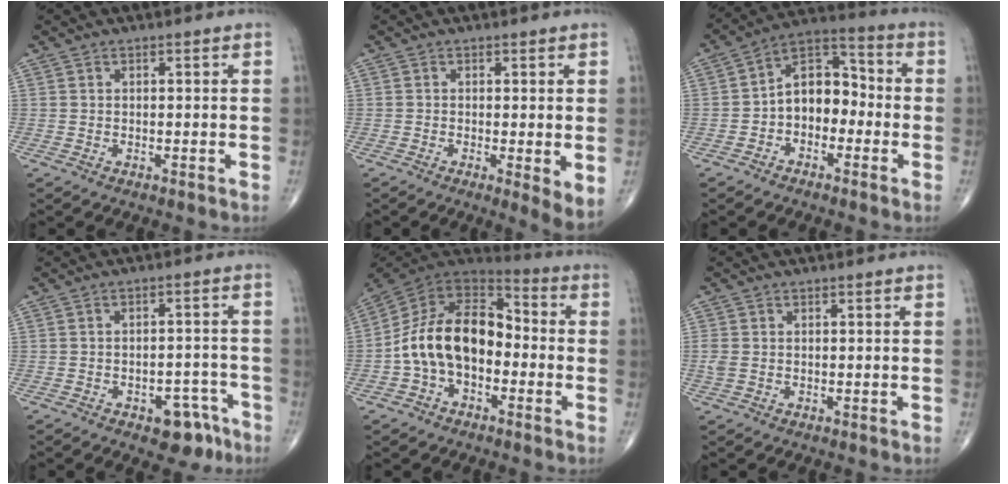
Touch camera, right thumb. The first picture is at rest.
{"total": 4.4, "force": [-0.4, 0.9, 4.3], "torque": [-0.072, -0.017, -0.011]}
{"total": 10.3, "force": [-1.9, 7.1, 7.2], "torque": [-0.080, 0.044, -0.051]}
{"total": 7.2, "force": [-4.3, 3.9, 4.3], "torque": [-0.030, 0.038, -0.052]}
{"total": 16.4, "force": [-2.8, 10.6, 12.2], "torque": [-0.196, 0.054, -0.059]}
{"total": 1.8, "force": [-0.2, 1.4, 1.2], "torque": [-0.040, -0.001, -0.003]}